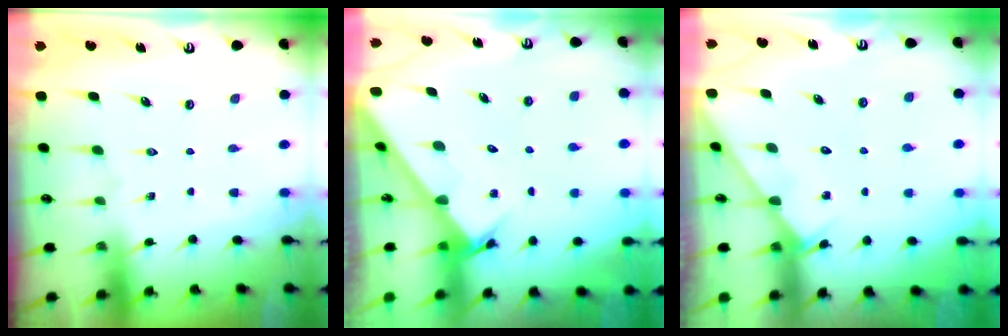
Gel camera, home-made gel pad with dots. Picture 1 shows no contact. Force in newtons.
{"total": 2.6, "press": 2.6, "slide": 0.3}
{"total": 5.1, "press": 5.1, "slide": 0.3}